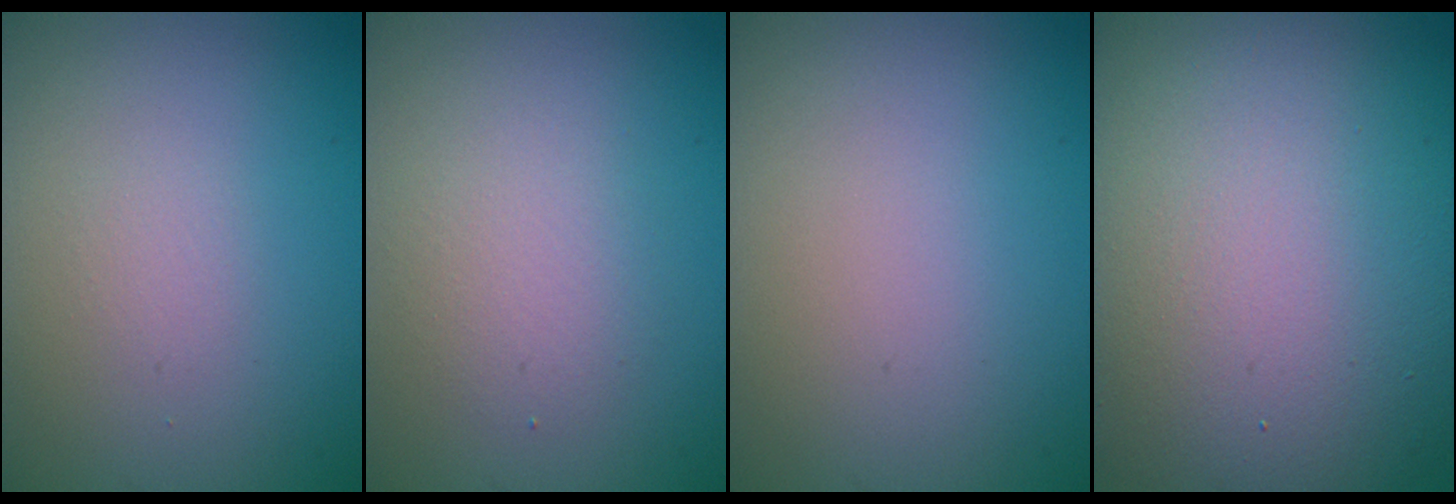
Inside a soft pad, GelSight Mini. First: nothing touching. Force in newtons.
{"total": 2.2, "press": 2.2, "slide": 0.1}
{"total": 0.0}
{"total": 16.8, "press": 16.7, "slide": 0.9}